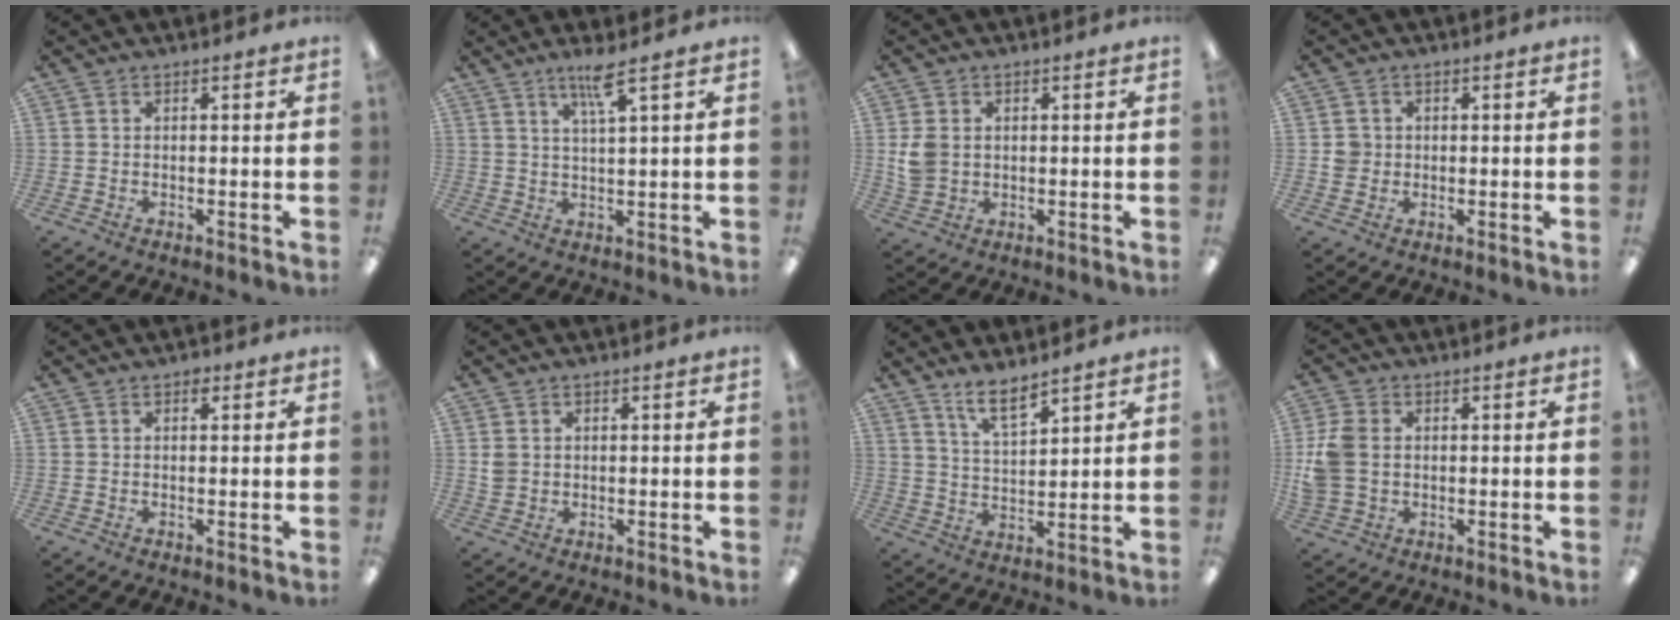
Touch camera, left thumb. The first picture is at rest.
{"total": 5.2, "force": [3.4, 0.2, 3.9], "torque": [-0.078, -0.003, 0.055]}
{"total": 5.4, "force": [0.8, 4.4, 3.1], "torque": [-0.060, 0.004, 0.017]}
{"total": 3.1, "force": [0.1, 3.0, 0.8], "torque": [-0.013, 0.003, 0.000]}
{"total": 1.2, "force": [0.6, 0.8, 0.7], "torque": [-0.006, 0.000, 0.008]}
{"total": 2.4, "force": [0.5, 2.1, 1.0], "torque": [-0.014, 0.000, 0.007]}
{"total": 7.1, "force": [5.9, 1.9, 3.4], "torque": [-0.064, -0.035, 0.106]}
{"total": 8.0, "force": [0.5, 6.3, 4.9], "torque": [-0.120, 0.012, 0.011]}